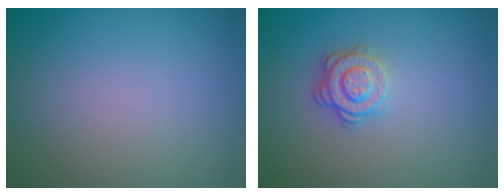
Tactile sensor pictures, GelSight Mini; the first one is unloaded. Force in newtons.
{"total": 3.0, "press": 2.6, "slide": 1.5}